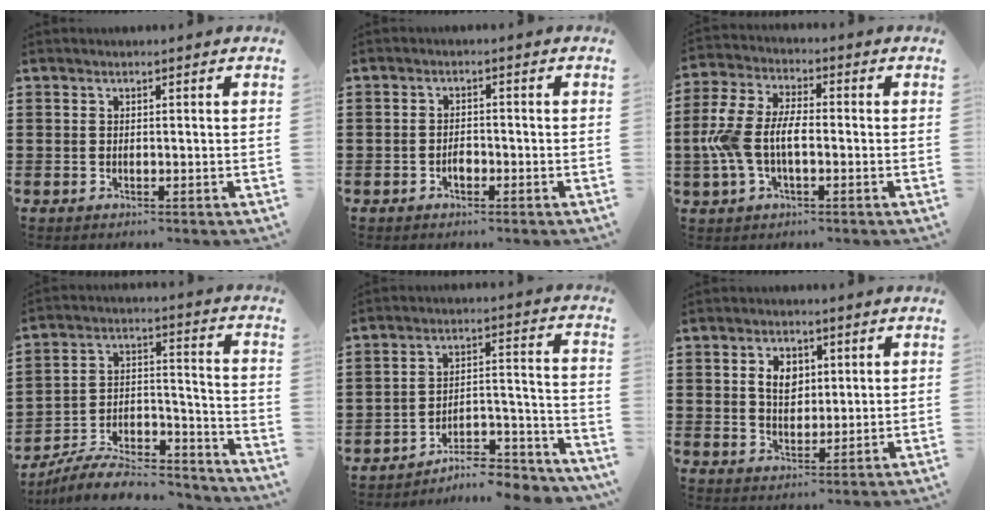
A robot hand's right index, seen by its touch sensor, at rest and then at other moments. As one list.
[{"total": 1.9, "force": [-0.9, 1.0, 1.3], "torque": [-0.027, 0.001, -0.017]}, {"total": 8.6, "force": [-1.3, 4.8, 7.1], "torque": [-0.180, -0.004, -0.034]}, {"total": 8.8, "force": [-8.0, 2.0, 3.2], "torque": [-0.046, 0.020, -0.152]}, {"total": 7.9, "force": [-7.4, 1.1, 2.6], "torque": [-0.031, 0.016, -0.141]}, {"total": 4.5, "force": [1.2, 3.1, 3.0], "torque": [-0.062, 0.010, 0.018]}]